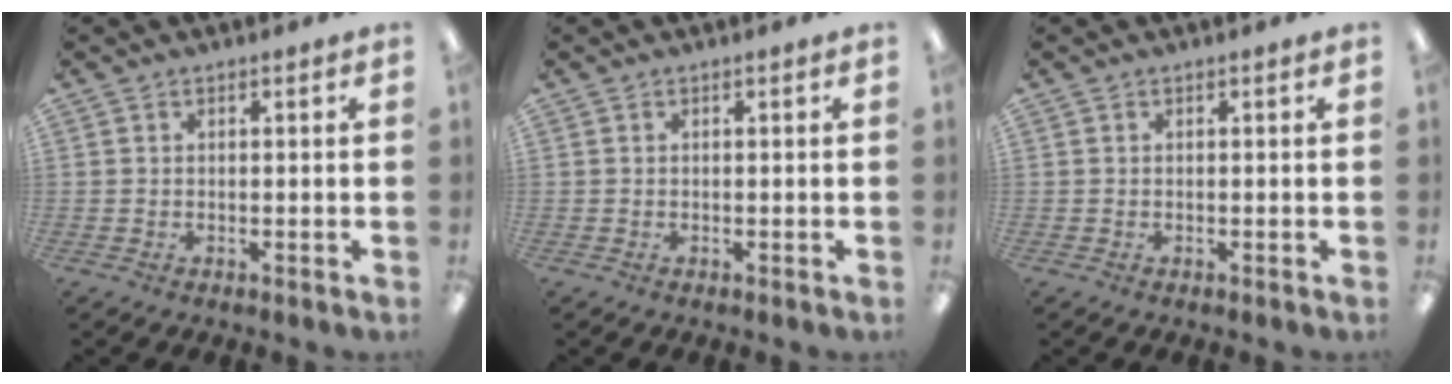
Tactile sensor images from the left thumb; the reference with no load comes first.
{"total": 0.0}
{"total": 0.0}